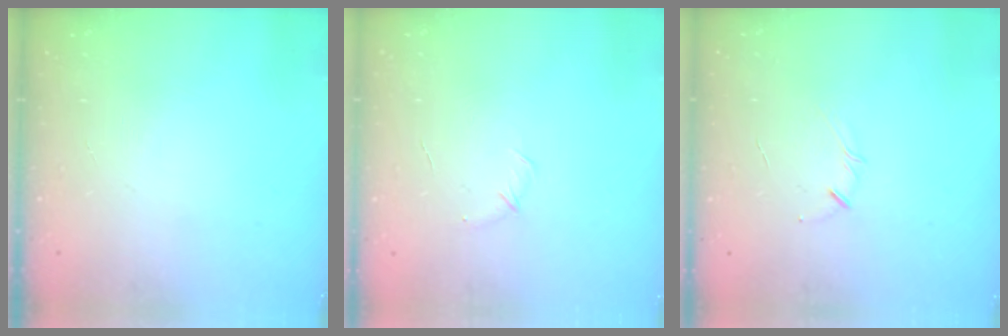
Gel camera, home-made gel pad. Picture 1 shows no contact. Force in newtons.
{"total": 5.0, "press": 4.9, "slide": 1.3}
{"total": 3.1, "press": 3.0, "slide": 0.7}